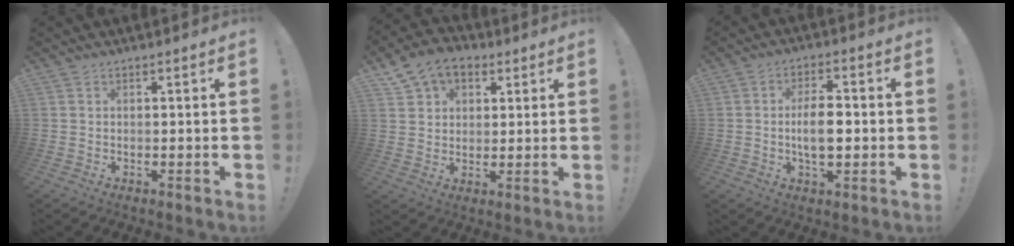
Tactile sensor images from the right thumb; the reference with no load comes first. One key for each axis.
{"total": 9.4, "fx": 5.0, "fy": 7.0, "fz": 3.8, "tx": -0.069, "ty": -0.018, "tz": 0.101}
{"total": 8.5, "fx": -1.0, "fy": 4.0, "fz": 7.4, "tx": -0.130, "ty": 0.000, "tz": -0.025}